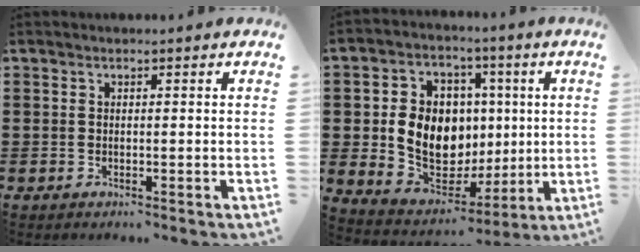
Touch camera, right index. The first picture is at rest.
{"total": 11.0, "force": [0.6, 9.0, 6.2], "torque": [-0.125, 0.006, 0.015]}